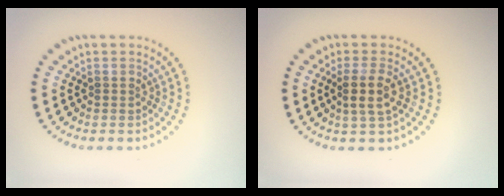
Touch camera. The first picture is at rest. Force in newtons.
{"total": 2.5, "press": 2.2, "slide": 1.2}